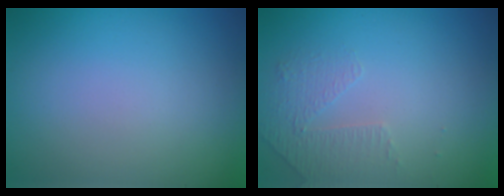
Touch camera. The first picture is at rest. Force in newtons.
{"total": 1.4, "press": 0.9, "slide": 1.1}